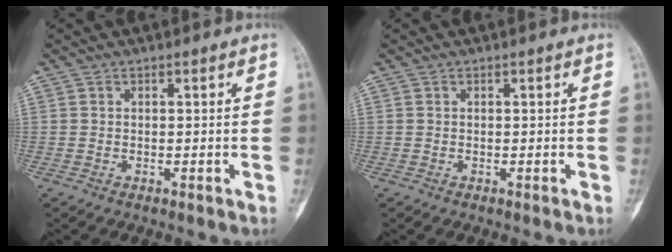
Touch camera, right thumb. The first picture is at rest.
{"total": 0.0}